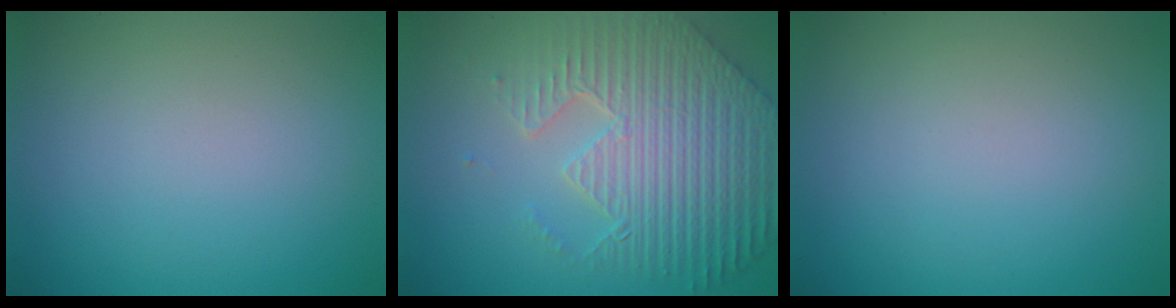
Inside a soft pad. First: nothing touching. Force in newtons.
{"total": 8.5, "press": 6.1, "slide": 5.8}
{"total": 0.0}